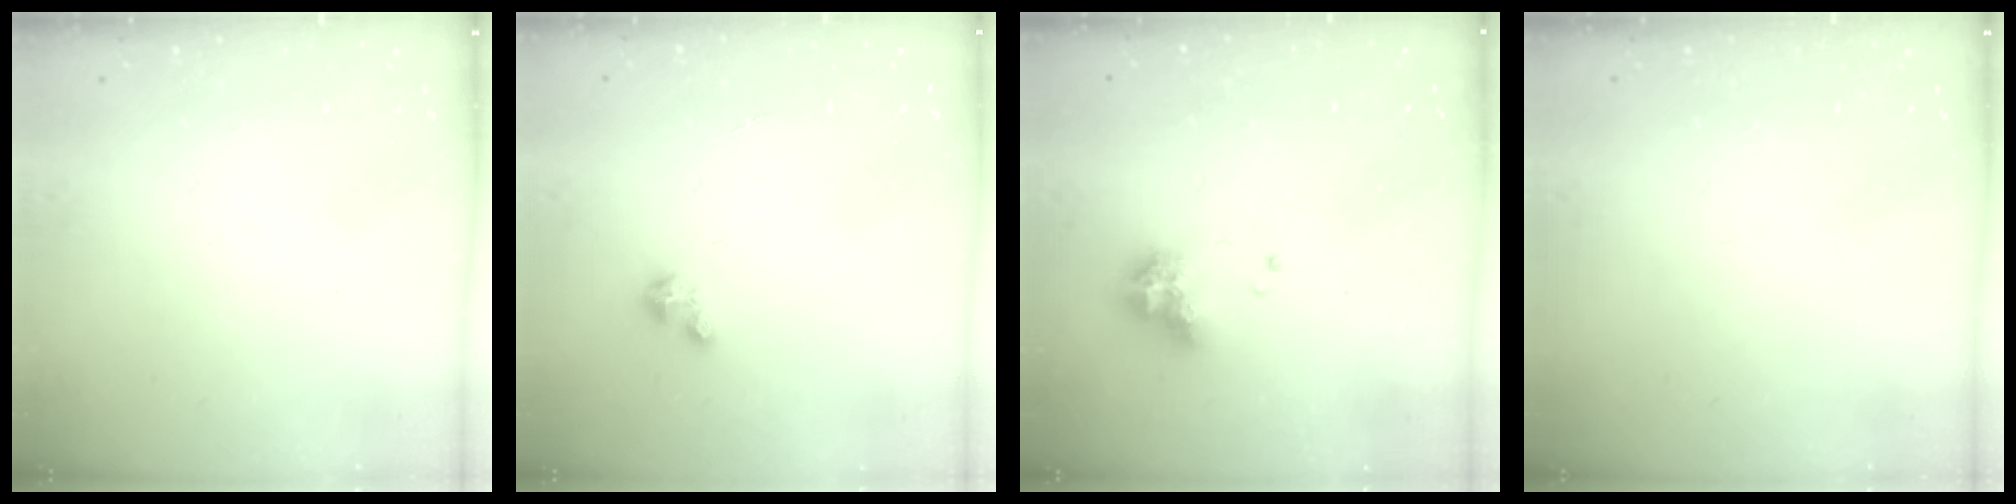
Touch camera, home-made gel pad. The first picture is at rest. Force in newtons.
{"total": 2.0, "press": 2.0, "slide": 0.2}
{"total": 8.2, "press": 8.1, "slide": 1.2}
{"total": 0.0}